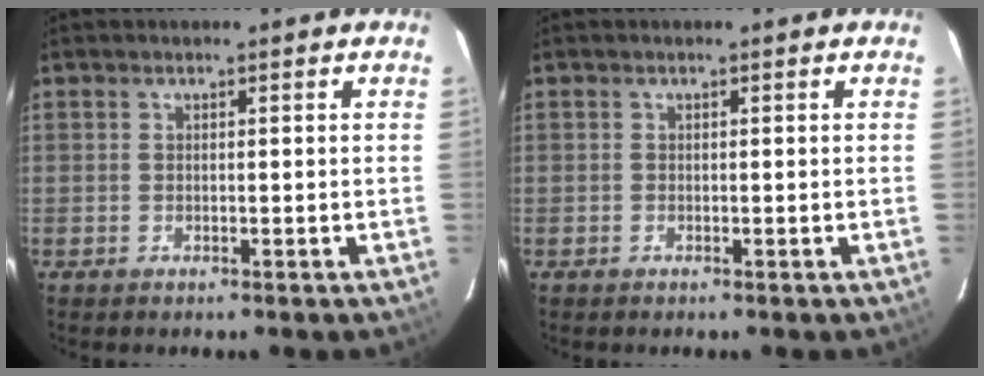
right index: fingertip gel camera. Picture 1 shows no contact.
{"total": 0.0}